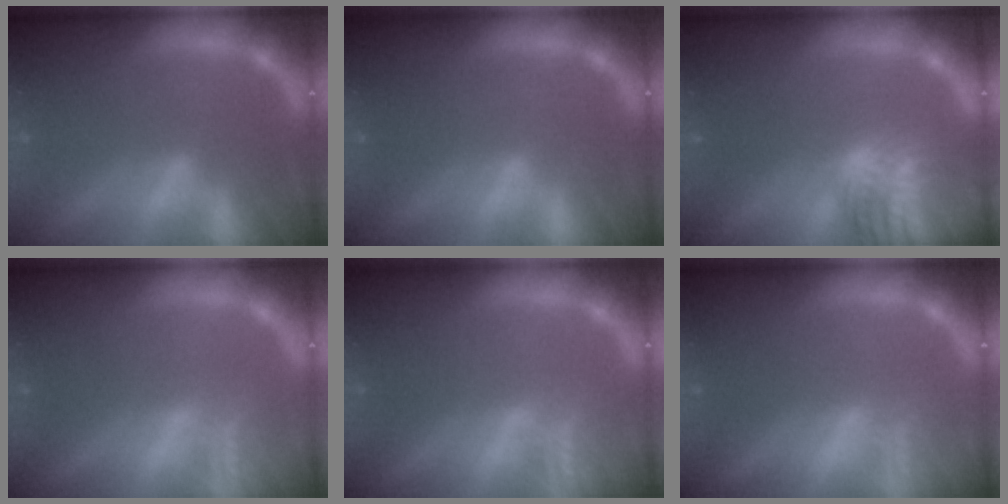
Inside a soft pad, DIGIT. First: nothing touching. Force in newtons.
{"total": 0.0}
{"total": 10.1}
{"total": 2.5}
{"total": 3.0}
{"total": 2.0}